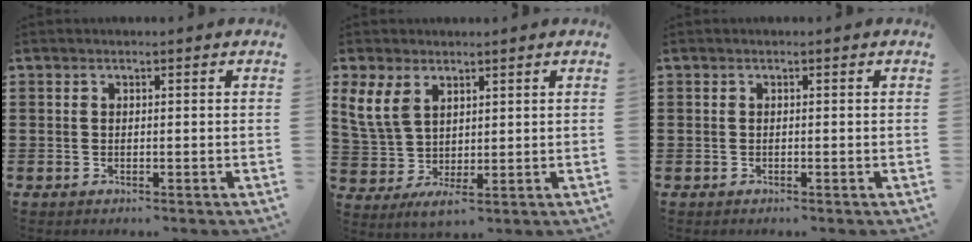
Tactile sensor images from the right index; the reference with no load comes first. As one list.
[{"total": 6.1, "force": [2.2, 3.6, 4.4], "torque": [-0.112, -0.001, 0.041]}, {"total": 0.0}]